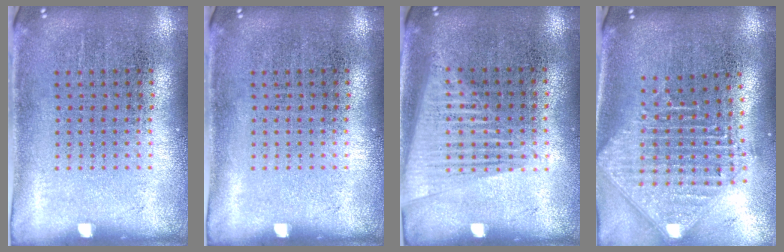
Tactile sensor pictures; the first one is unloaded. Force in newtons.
{"total": 0.0}
{"total": 1.6, "press": 1.4, "slide": 0.6}
{"total": 2.4, "press": 1.8, "slide": 1.5}